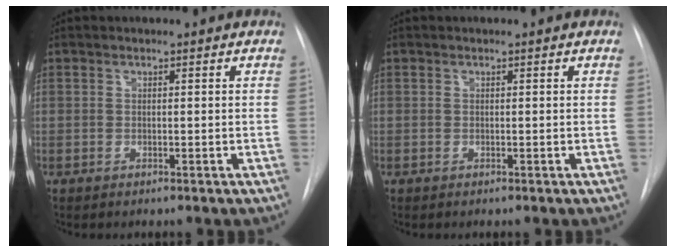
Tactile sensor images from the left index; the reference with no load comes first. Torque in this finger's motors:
{"motor_torque": [-0.02, 0.02, 0.00, 0.00]}